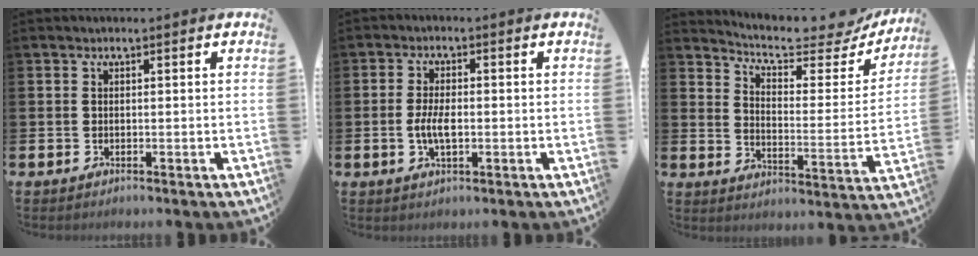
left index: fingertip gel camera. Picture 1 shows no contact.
{"total": 3.9, "force": [-0.5, 1.7, 3.5], "torque": [-0.061, -0.003, -0.014]}
{"total": 7.6, "force": [6.9, 1.8, 2.6], "torque": [-0.061, -0.058, 0.113]}